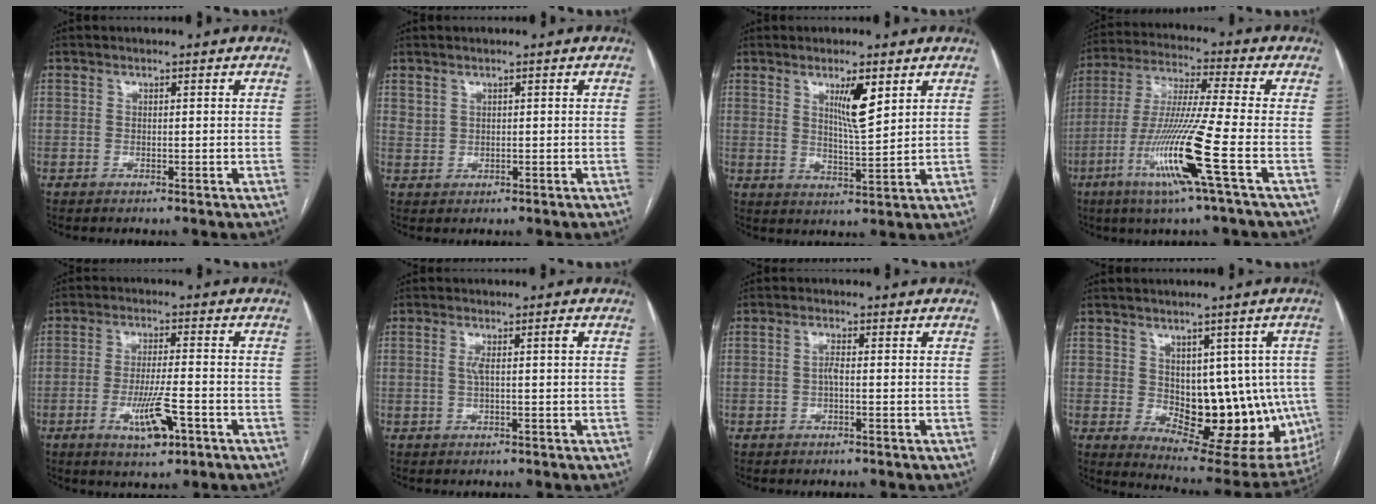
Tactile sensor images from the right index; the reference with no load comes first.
{"total": 1.3, "force": [1.1, 0.8, 0.3], "torque": [-0.004, 0.002, 0.024]}
{"total": 6.0, "force": [2.9, 0.6, 5.2], "torque": [-0.090, -0.009, 0.051]}
{"total": 14.7, "force": [-5.6, -1.6, 13.5], "torque": [-0.276, -0.024, -0.111]}
{"total": 7.4, "force": [-3.2, 1.4, 6.5], "torque": [-0.119, -0.010, -0.051]}
{"total": 2.4, "force": [0.3, 0.0, 2.4], "torque": [-0.046, 0.008, 0.007]}
{"total": 1.5, "force": [-0.2, 0.3, 1.5], "torque": [-0.031, 0.002, -0.004]}
{"total": 16.1, "force": [-0.9, 8.6, 13.6], "torque": [-0.151, 0.004, 0.013]}